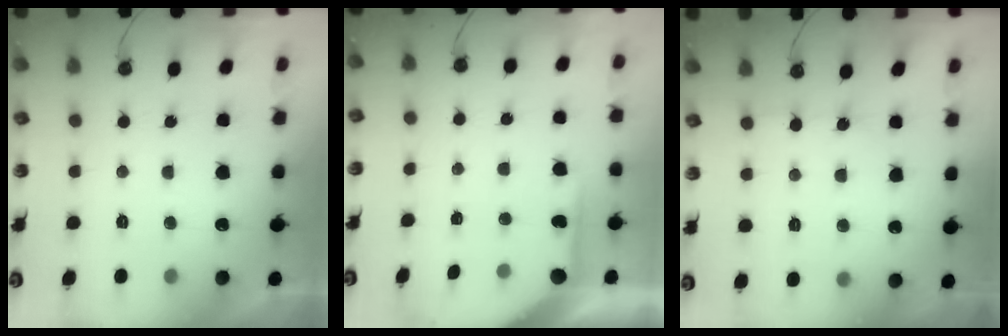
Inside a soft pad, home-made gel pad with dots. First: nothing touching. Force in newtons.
{"total": 4.2, "press": 4.2, "slide": 0.4}
{"total": 2.2, "press": 2.1, "slide": 0.3}